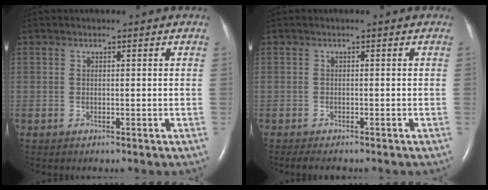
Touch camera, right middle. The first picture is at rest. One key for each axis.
{"total": 1.9, "fx": -1.6, "fy": 0.4, "fz": 1.0, "tx": -0.020, "ty": -0.008, "tz": -0.022}